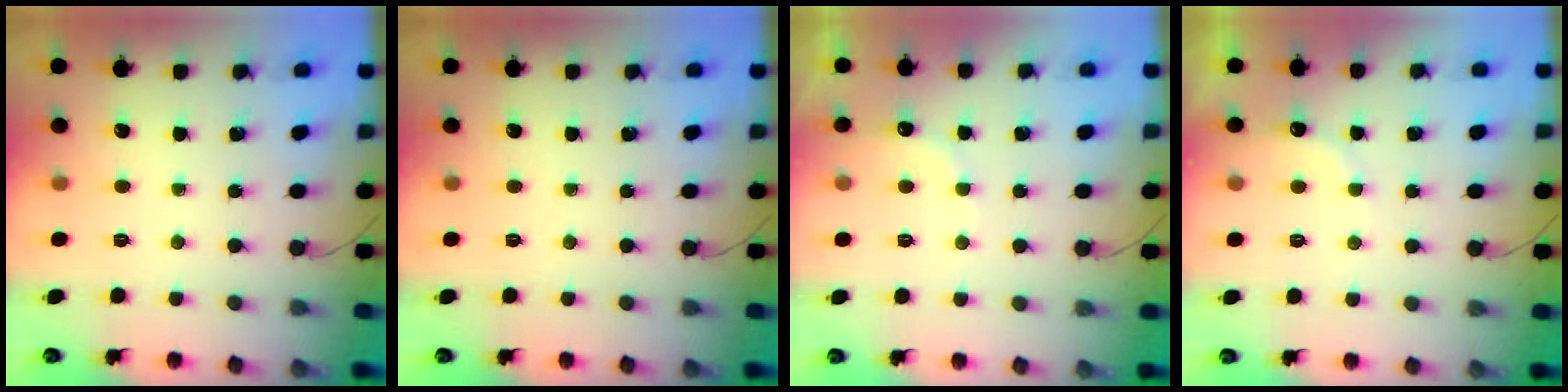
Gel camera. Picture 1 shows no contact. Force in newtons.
{"total": 0.0}
{"total": 7.6, "press": 7.5, "slide": 1.1}
{"total": 6.8, "press": 6.7, "slide": 1.1}